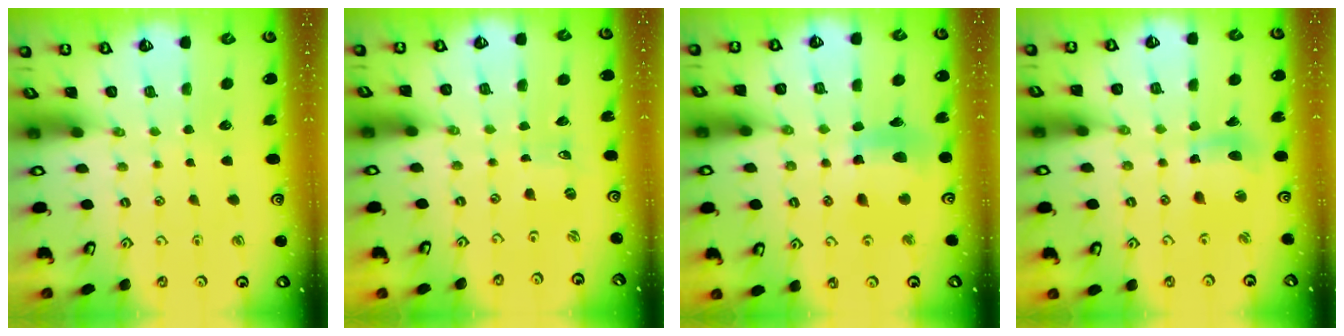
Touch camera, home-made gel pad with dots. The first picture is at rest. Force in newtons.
{"total": 0.0}
{"total": 13.1, "press": 13.0, "slide": 1.5}
{"total": 10.4, "press": 10.3, "slide": 1.2}